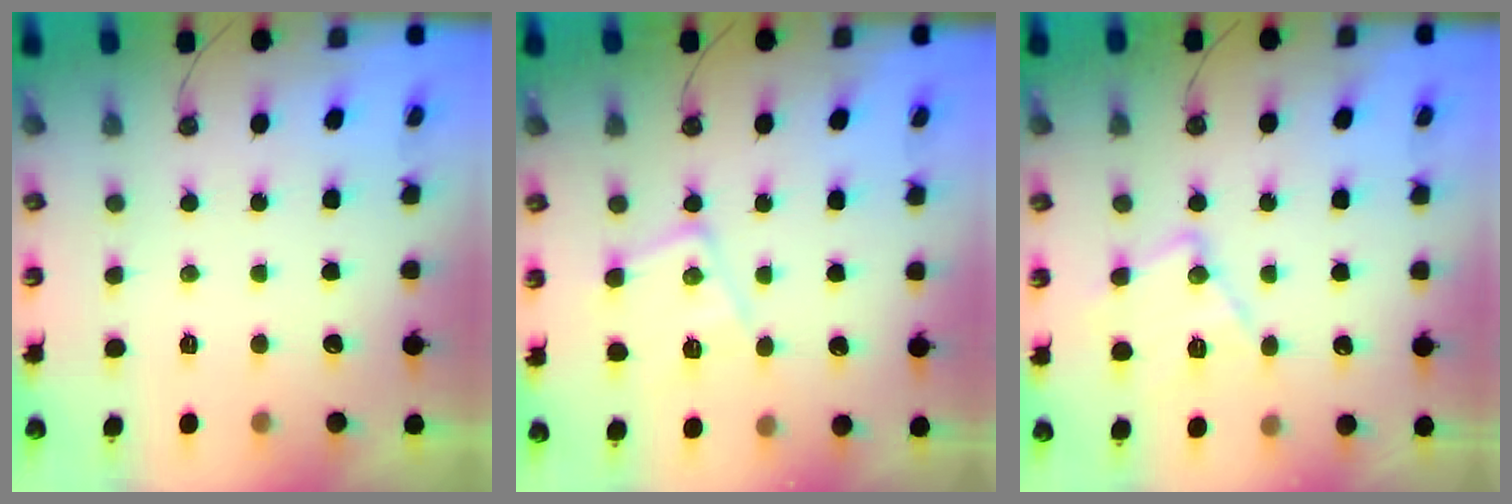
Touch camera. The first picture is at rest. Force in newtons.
{"total": 13.0, "press": 13.0, "slide": 0.7}
{"total": 14.0, "press": 13.9, "slide": 1.0}